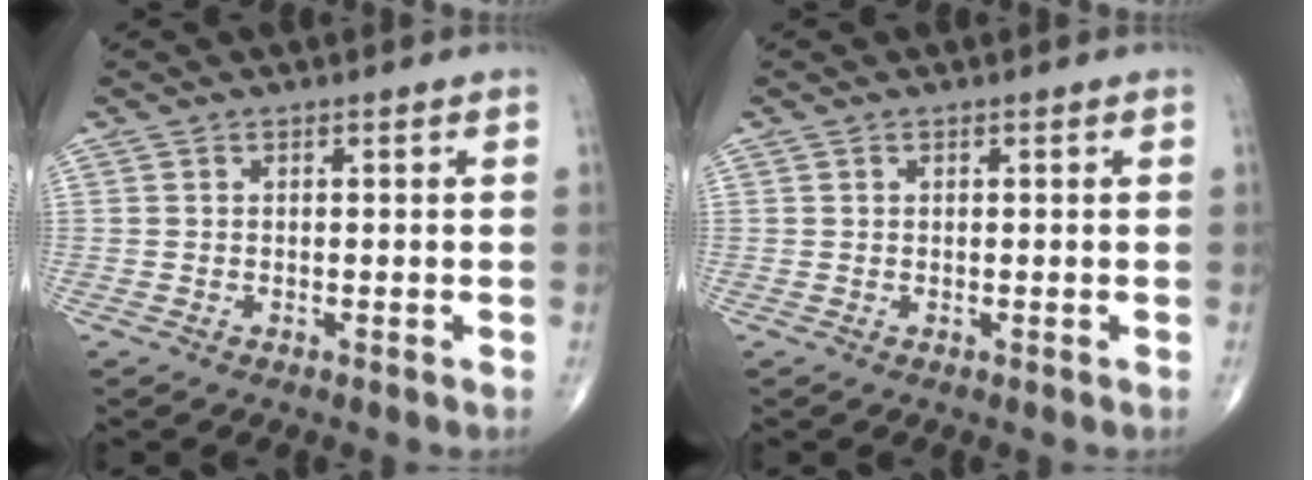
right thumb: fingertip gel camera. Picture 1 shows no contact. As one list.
[{"total": 0.0}]